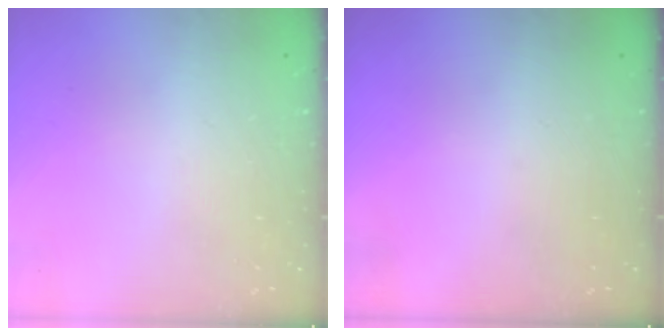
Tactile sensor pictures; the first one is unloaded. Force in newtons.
{"total": 0.0}